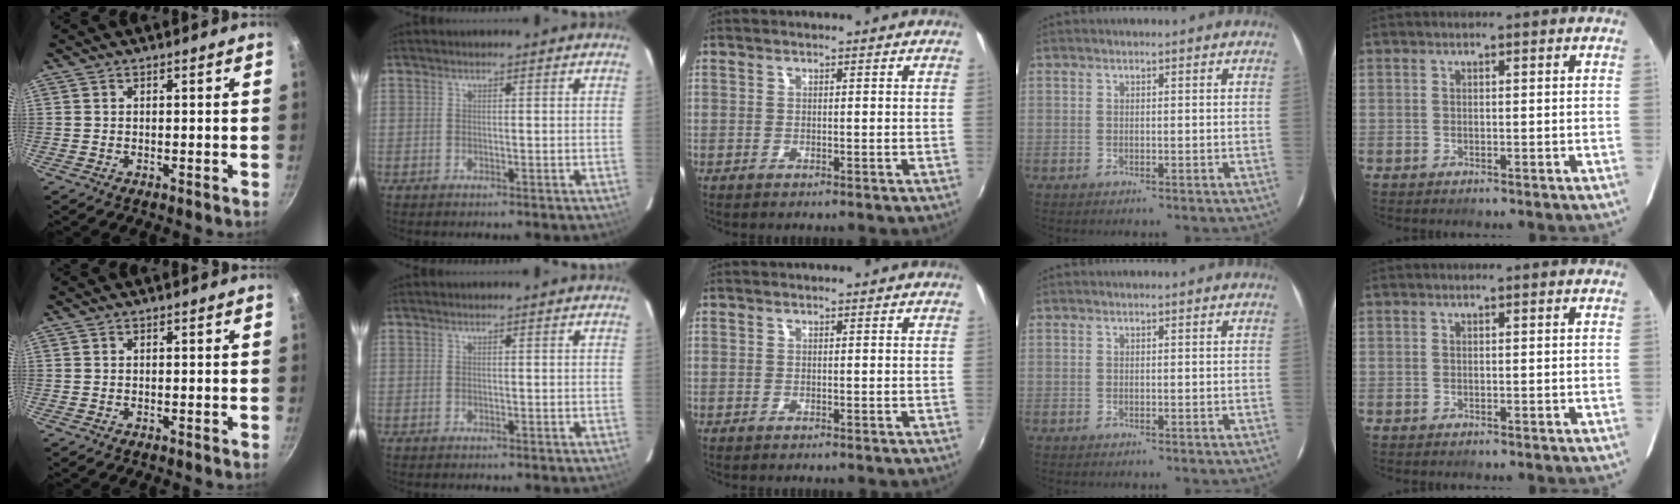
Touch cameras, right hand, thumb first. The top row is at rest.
{}